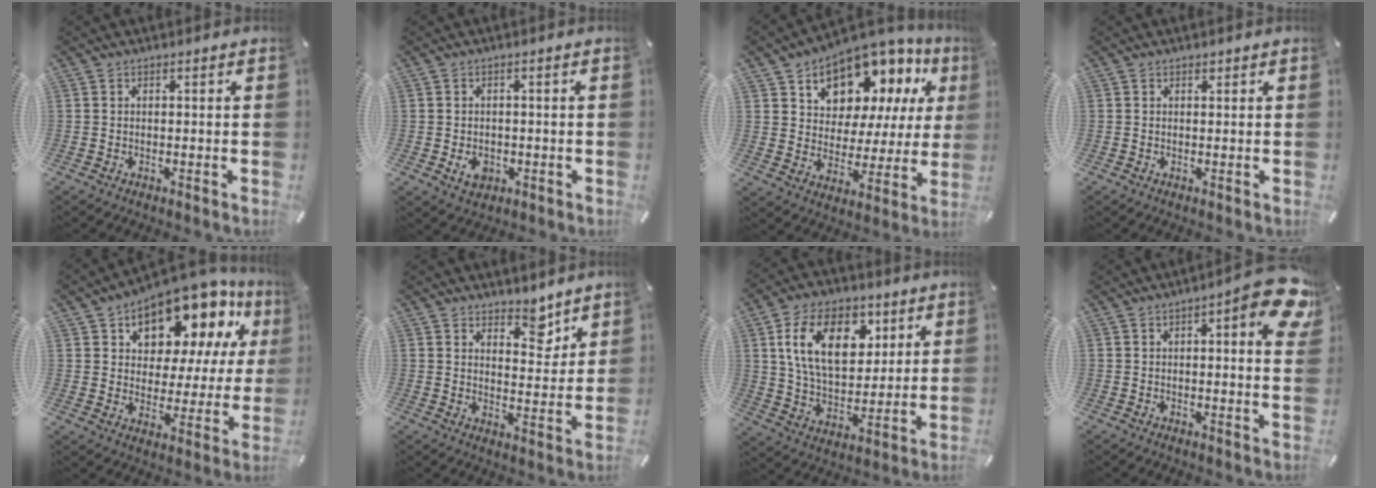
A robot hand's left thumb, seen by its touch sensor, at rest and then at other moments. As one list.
[{"total": 3.9, "force": [-1.0, 3.1, 2.1], "torque": [-0.025, -0.004, -0.020]}, {"total": 11.2, "force": [8.6, 6.8, 2.4], "torque": [-0.051, -0.087, 0.152]}, {"total": 0.6, "force": [0.4, 0.4, 0.0], "torque": [0.001, 0.003, 0.007]}, {"total": 13.7, "force": [10.9, 6.8, 4.9], "torque": [-0.085, -0.097, 0.188]}, {"total": 6.6, "force": [5.5, 3.3, 1.4], "torque": [0.007, -0.048, 0.094]}, {"total": 16.9, "force": [6.5, 11.1, 11.0], "torque": [-0.190, -0.001, 0.117]}, {"total": 10.8, "force": [4.7, 3.0, 9.3], "torque": [-0.118, -0.026, 0.076]}]